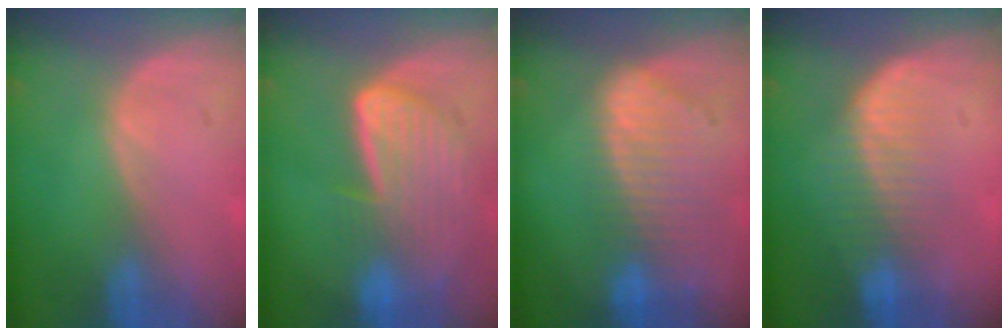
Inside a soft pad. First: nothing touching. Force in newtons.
{"total": 9.0, "press": 7.9, "slide": 4.2}
{"total": 9.7, "press": 8.4, "slide": 5.0}
{"total": 7.1, "press": 6.5, "slide": 2.8}